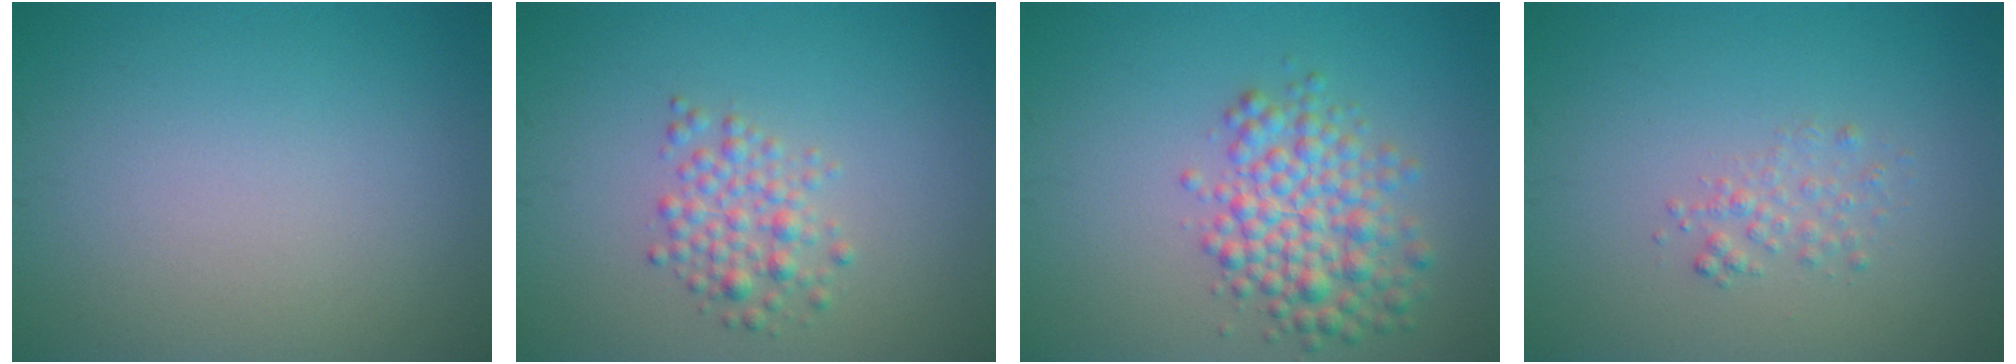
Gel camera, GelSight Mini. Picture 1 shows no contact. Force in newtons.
{"total": 2.5, "press": 2.5, "slide": 0.1}
{"total": 5.0, "press": 5.0, "slide": 0.1}
{"total": 1.4, "press": 1.4, "slide": 0.1}